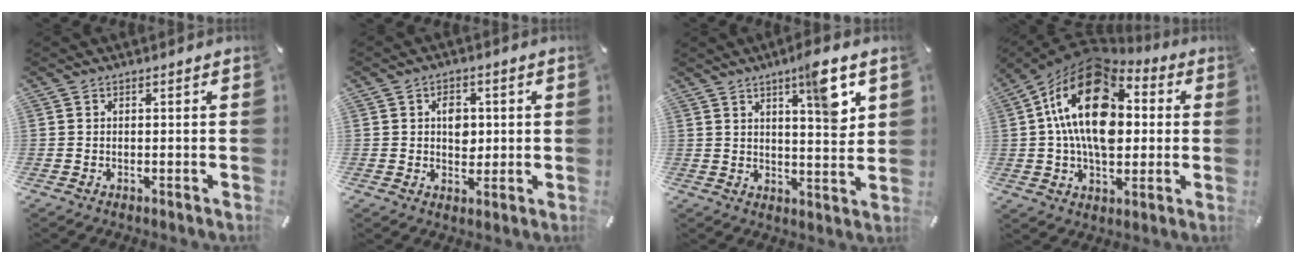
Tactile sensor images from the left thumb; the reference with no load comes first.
{"total": 5.1, "force": [0.7, 3.9, 3.2], "torque": [-0.027, -0.007, 0.004]}
{"total": 9.8, "force": [5.3, 2.1, 8.0], "torque": [-0.093, -0.041, 0.076]}
{"total": 22.8, "force": [3.0, 14.9, 17.0], "torque": [-0.322, 0.002, 0.047]}